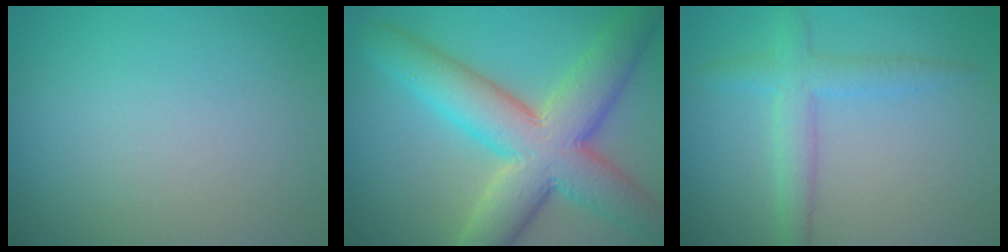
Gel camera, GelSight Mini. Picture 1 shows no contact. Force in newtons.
{"total": 10.6, "press": 10.5, "slide": 0.7}
{"total": 2.9, "press": 2.9, "slide": 0.1}